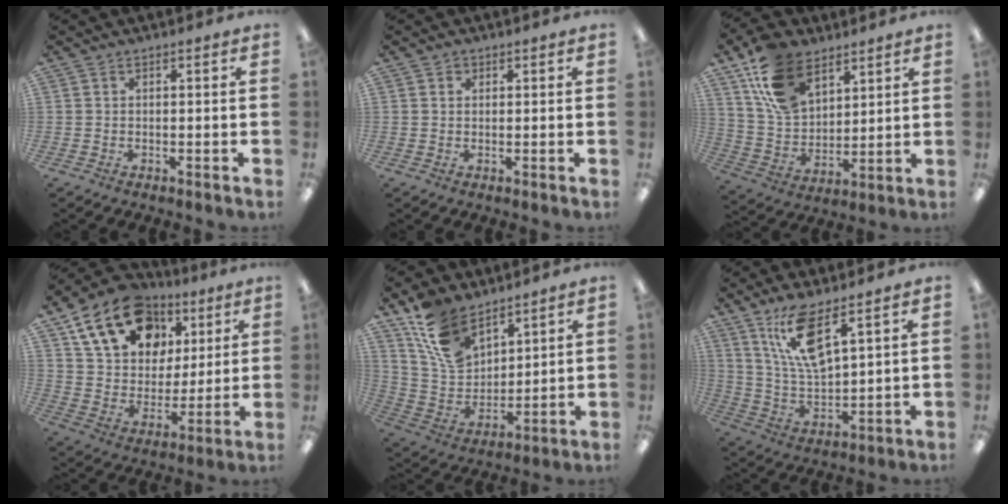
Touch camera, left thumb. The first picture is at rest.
{"total": 1.2, "force": [0.6, 1.0, 0.4], "torque": [0.000, 0.000, 0.009]}
{"total": 15.7, "force": [9.3, 10.0, 7.8], "torque": [-0.158, -0.028, 0.183]}
{"total": 19.0, "force": [10.2, 13.4, 8.9], "torque": [-0.155, -0.033, 0.192]}
{"total": 13.9, "force": [9.8, 7.9, 5.9], "torque": [-0.129, -0.047, 0.193]}
{"total": 12.2, "force": [8.0, 3.9, 8.3], "torque": [-0.171, -0.027, 0.147]}